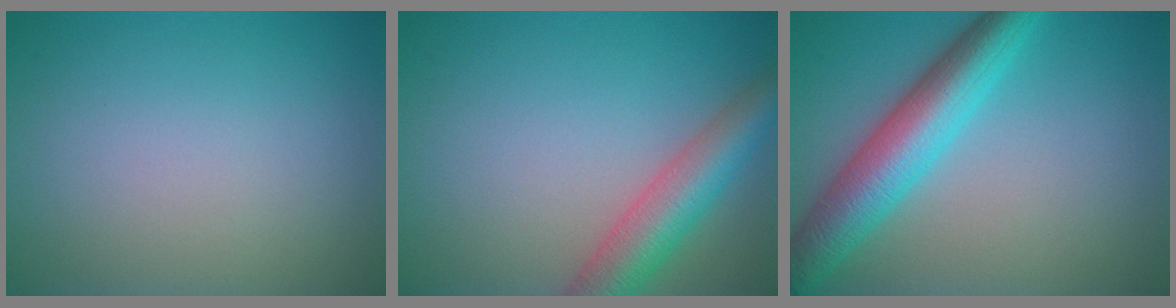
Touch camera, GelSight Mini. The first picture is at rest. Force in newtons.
{"total": 5.7, "press": 5.7, "slide": 0.2}
{"total": 7.0, "press": 7.0, "slide": 0.2}